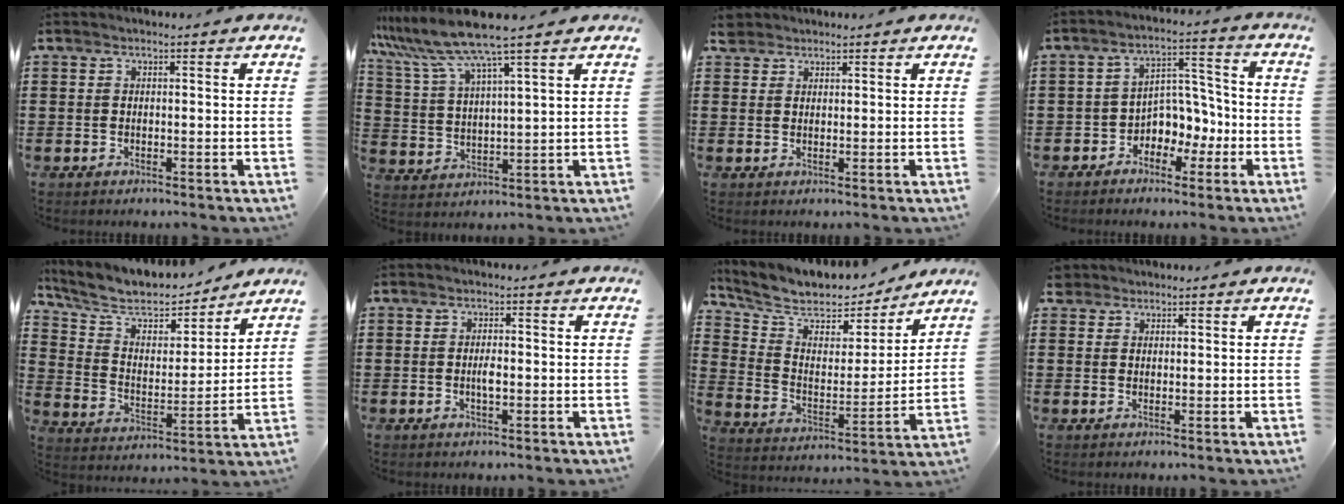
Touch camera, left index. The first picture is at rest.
{"total": 8.2, "force": [6.8, -0.6, 4.4], "torque": [-0.111, -0.034, 0.118]}
{"total": 2.2, "force": [1.9, 1.0, 0.2], "torque": [-0.010, 0.006, 0.037]}
{"total": 5.4, "force": [-2.2, 4.4, 2.2], "torque": [-0.051, 0.010, -0.043]}
{"total": 8.2, "force": [6.9, 2.9, 3.4], "torque": [-0.099, -0.036, 0.118]}
{"total": 2.1, "force": [-0.2, 0.6, 2.0], "torque": [-0.037, 0.001, -0.004]}
{"total": 7.8, "force": [6.8, 3.1, 2.2], "torque": [-0.077, -0.051, 0.116]}
{"total": 1.8, "force": [1.5, 1.0, 0.1], "torque": [-0.008, 0.006, 0.030]}